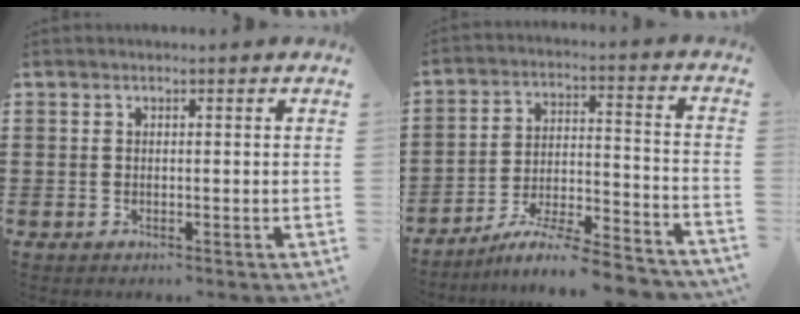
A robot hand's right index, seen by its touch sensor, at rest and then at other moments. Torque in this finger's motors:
{"motor_torque": [0.80, 0.79, 0.22, 0.02]}